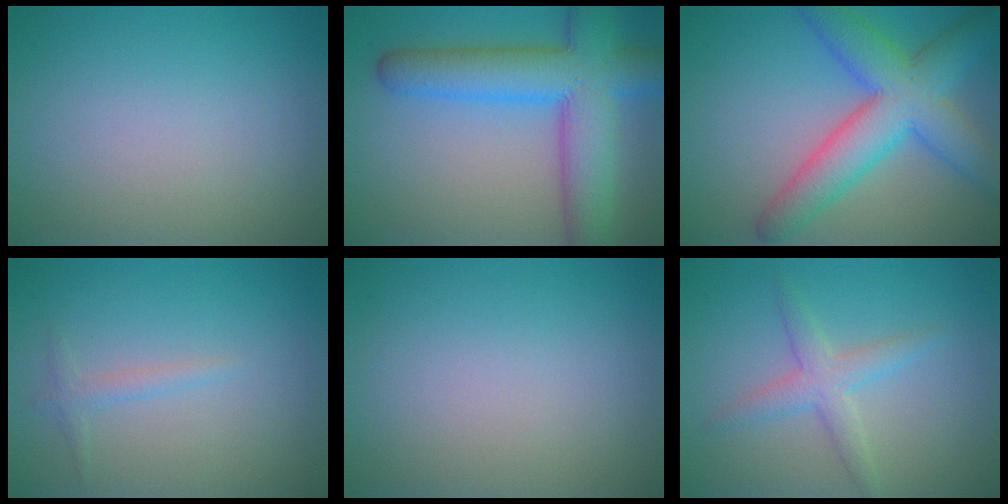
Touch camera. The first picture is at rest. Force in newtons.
{"total": 9.9, "press": 9.9, "slide": 0.4}
{"total": 8.0, "press": 8.0, "slide": 0.3}
{"total": 1.1, "press": 1.1, "slide": 0.0}
{"total": 0.0}
{"total": 2.7, "press": 2.7, "slide": 0.0}